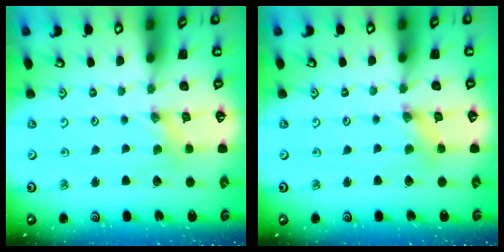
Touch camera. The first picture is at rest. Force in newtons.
{"total": 1.5, "press": 1.4, "slide": 0.3}